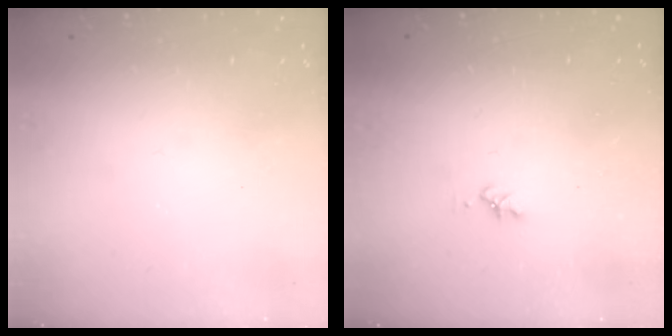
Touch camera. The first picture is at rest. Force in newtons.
{"total": 1.6, "press": 1.6, "slide": 0.3}